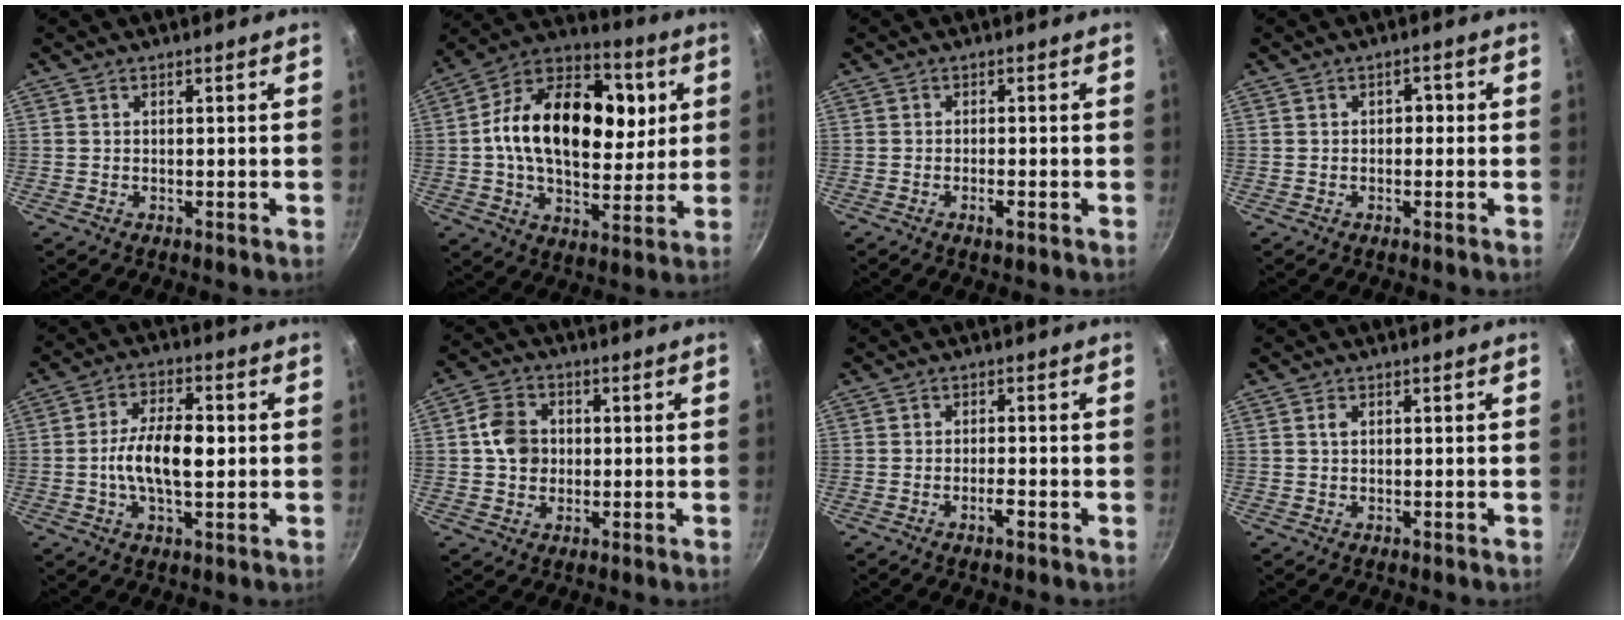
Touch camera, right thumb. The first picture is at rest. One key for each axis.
{"total": 24.7, "fx": 4.3, "fy": 16.0, "fz": 18.3, "tx": -0.266, "ty": 0.011, "tz": 0.050}
{"total": 1.9, "fx": -0.9, "fy": 0.5, "fz": 1.6, "tx": -0.033, "ty": 0.005, "tz": -0.017}
{"total": 1.9, "fx": 0.0, "fy": 1.4, "fz": 1.3, "tx": -0.005, "ty": 0.009, "tz": -0.003}
{"total": 10.5, "fx": -0.3, "fy": 5.0, "fz": 9.2, "tx": -0.156, "ty": 0.018, "tz": -0.014}
{"total": 7.1, "fx": 0.4, "fy": 6.0, "fz": 3.9, "tx": -0.050, "ty": 0.012, "tz": -0.001}
{"total": 2.3, "fx": -1.2, "fy": 0.5, "fz": 1.9, "tx": -0.035, "ty": 0.011, "tz": -0.023}
{"total": 1.1, "fx": 0.4, "fy": 0.7, "fz": 0.7, "tx": -0.011, "ty": 0.001, "tz": 0.005}